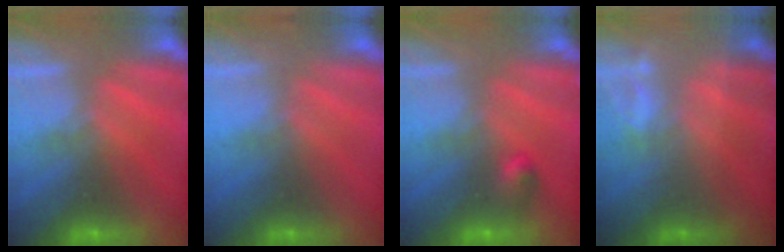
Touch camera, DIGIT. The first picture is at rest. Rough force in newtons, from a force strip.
{"total": 4.8}
{"total": 2.7}
{"total": 1.8}